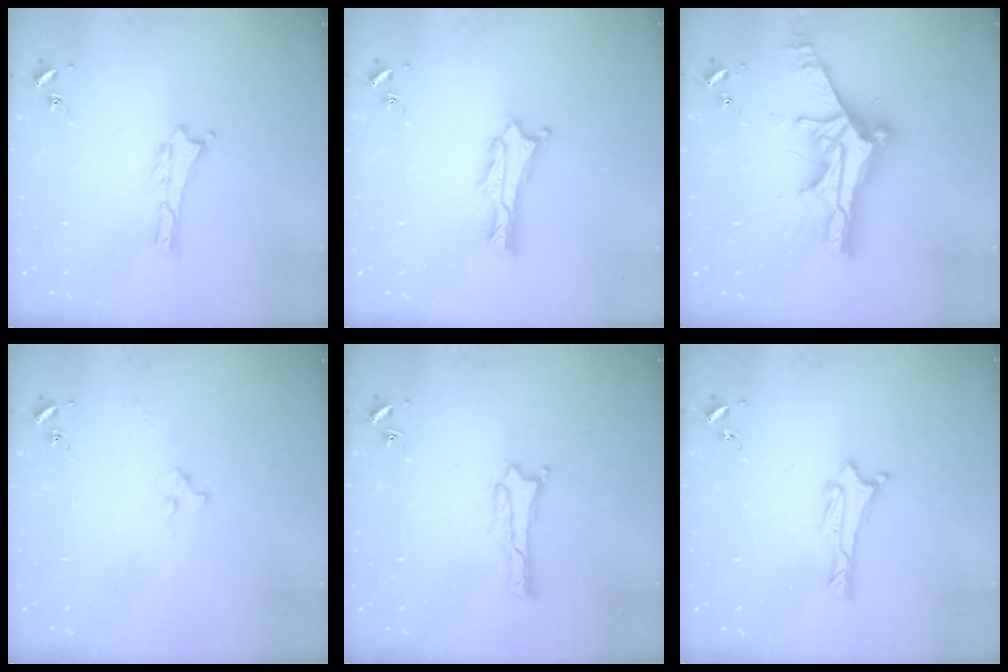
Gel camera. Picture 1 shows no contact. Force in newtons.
{"total": 1.5, "press": 1.4, "slide": 0.2}
{"total": 12.0, "press": 11.9, "slide": 1.1}
{"total": 2.4, "press": 2.4, "slide": 0.3}
{"total": 1.9, "press": 1.9, "slide": 0.1}
{"total": 1.5, "press": 1.5, "slide": 0.2}